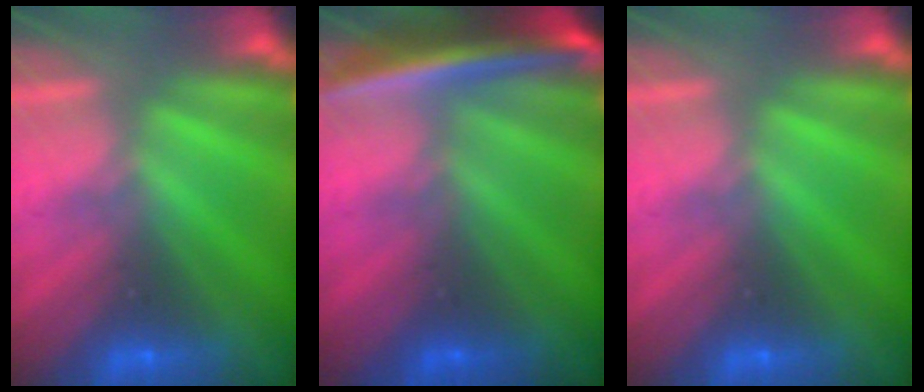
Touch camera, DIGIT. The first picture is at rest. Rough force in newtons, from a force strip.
{"total": 5.7}
{"total": 0.0}